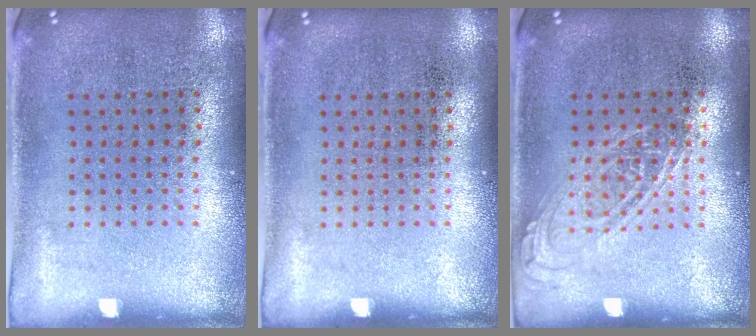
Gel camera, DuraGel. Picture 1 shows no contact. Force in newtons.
{"total": 0.0}
{"total": 1.0, "press": 1.0, "slide": 0.1}